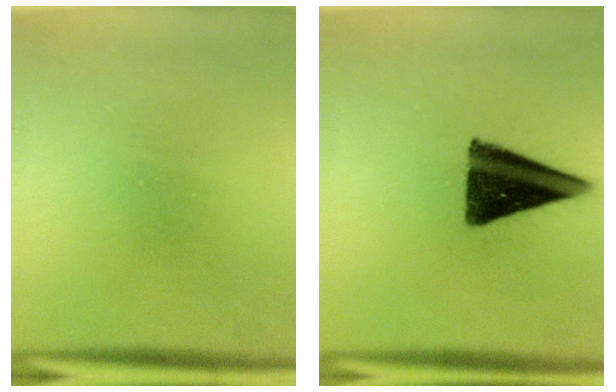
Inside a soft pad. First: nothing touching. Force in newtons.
{"total": 14.4}